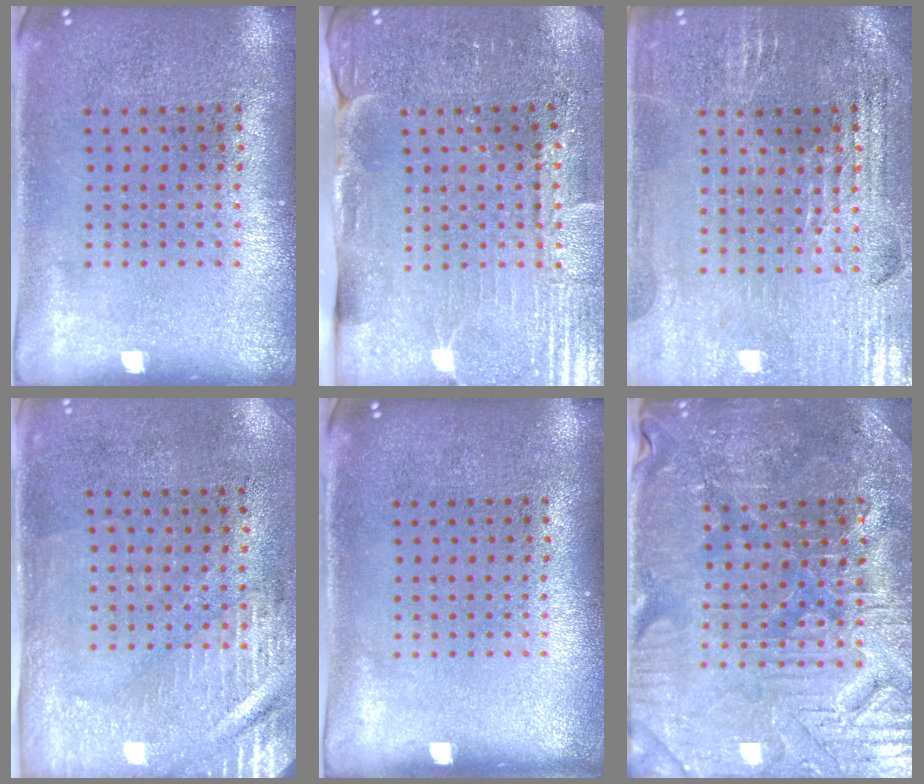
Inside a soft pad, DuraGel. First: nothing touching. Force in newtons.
{"total": 3.5, "press": 3.5, "slide": 0.4}
{"total": 2.9, "press": 2.8, "slide": 0.5}
{"total": 2.9, "press": 2.5, "slide": 1.5}
{"total": 0.0}
{"total": 3.6, "press": 3.6, "slide": 0.5}